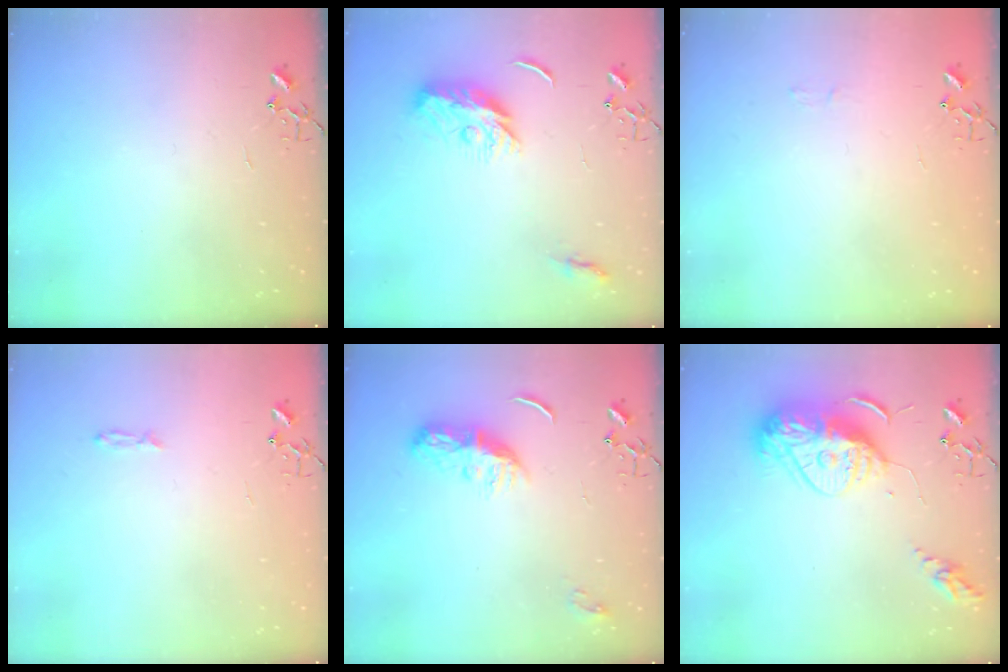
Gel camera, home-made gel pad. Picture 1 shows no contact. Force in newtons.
{"total": 10.2, "press": 10.2, "slide": 0.1}
{"total": 3.9, "press": 3.9, "slide": 0.5}
{"total": 3.4, "press": 3.4, "slide": 0.4}
{"total": 8.9, "press": 8.9, "slide": 0.1}
{"total": 14.7, "press": 14.6, "slide": 1.3}